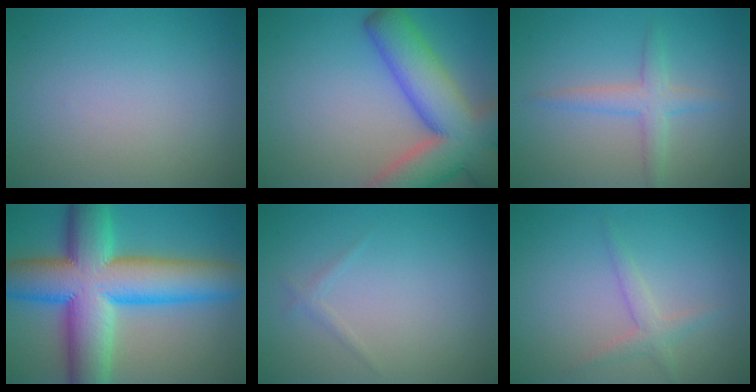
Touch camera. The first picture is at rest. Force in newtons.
{"total": 11.6, "press": 11.6, "slide": 0.8}
{"total": 2.7, "press": 2.7, "slide": 0.1}
{"total": 14.9, "press": 14.9, "slide": 0.5}
{"total": 0.7, "press": 0.7, "slide": 0.0}
{"total": 1.8, "press": 1.8, "slide": 0.1}